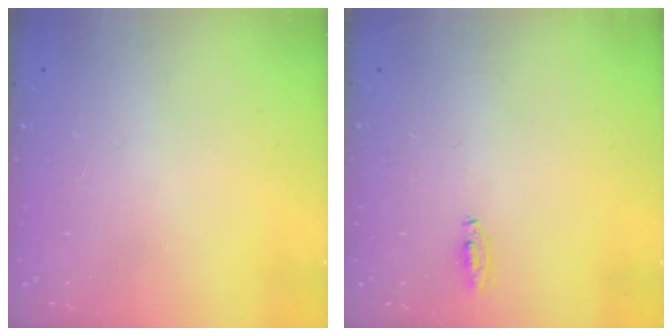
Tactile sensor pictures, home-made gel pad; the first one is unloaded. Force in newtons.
{"total": 3.1, "press": 2.8, "slide": 1.3}